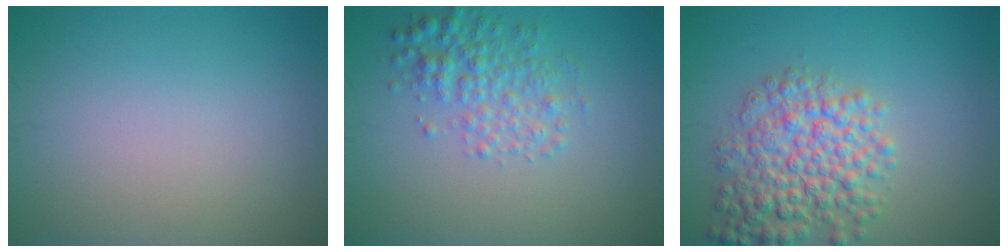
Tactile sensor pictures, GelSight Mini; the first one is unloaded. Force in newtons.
{"total": 3.3, "press": 3.3, "slide": 0.1}
{"total": 6.2, "press": 6.2, "slide": 0.2}